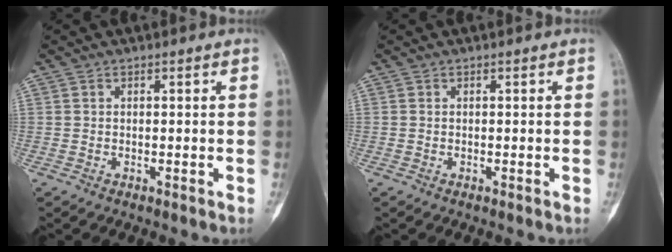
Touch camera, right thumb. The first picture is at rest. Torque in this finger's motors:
{"motor_torque": [1.36, 1.40, 0.06, -0.13, 0.03]}